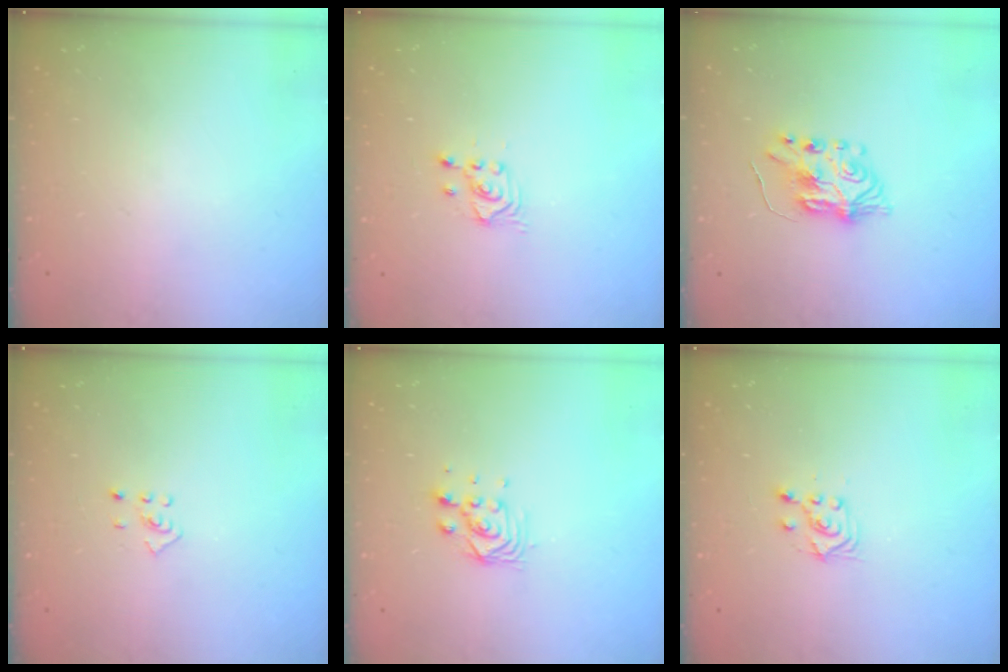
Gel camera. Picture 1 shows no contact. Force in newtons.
{"total": 2.7, "press": 2.7, "slide": 0.2}
{"total": 7.5, "press": 7.5, "slide": 0.8}
{"total": 2.5, "press": 2.4, "slide": 0.8}
{"total": 3.9, "press": 3.8, "slide": 0.8}
{"total": 5.0, "press": 5.0, "slide": 0.8}